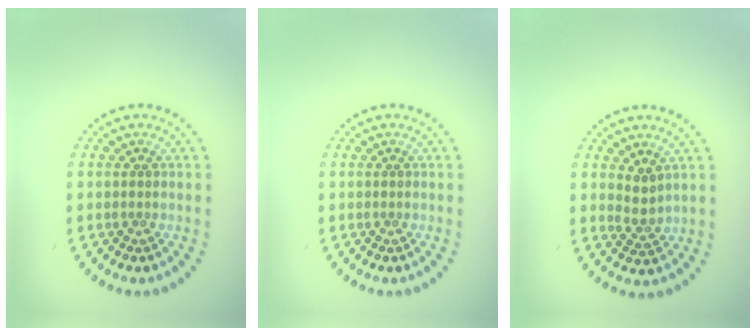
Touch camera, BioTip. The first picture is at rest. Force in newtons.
{"total": 0.0}
{"total": 1.8, "press": 1.3, "slide": 1.2}